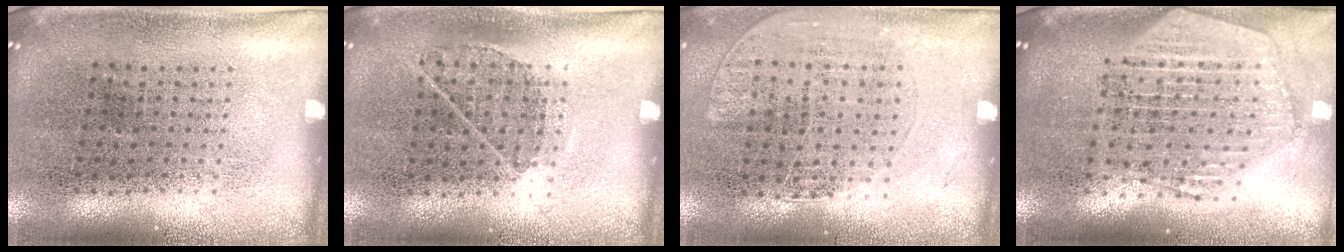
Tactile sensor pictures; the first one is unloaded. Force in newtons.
{"total": 0.8, "press": 0.6, "slide": 0.5}
{"total": 1.1, "press": 0.9, "slide": 0.5}
{"total": 2.4, "press": 2.1, "slide": 1.3}